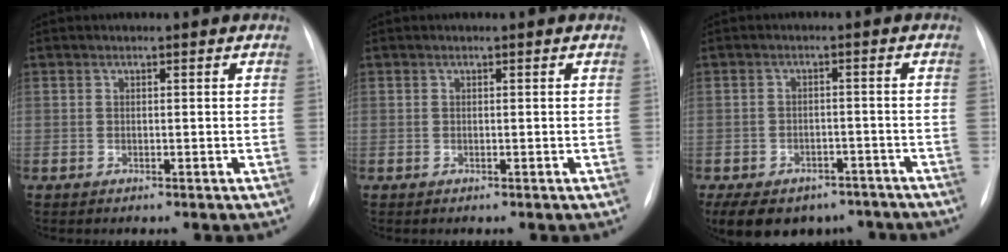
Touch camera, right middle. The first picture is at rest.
{"total": 0.0}
{"total": 17.6, "force": [-12.0, 10.9, 6.7], "torque": [-0.185, -0.006, -0.149]}